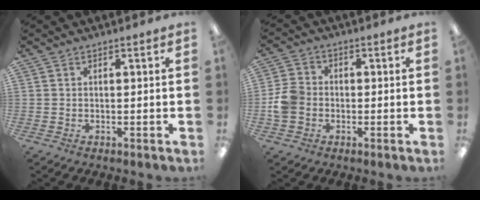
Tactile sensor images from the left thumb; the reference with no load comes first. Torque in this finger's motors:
{"motor_torque": [-0.55, 0.93, 0.38, -0.57, 0.03]}